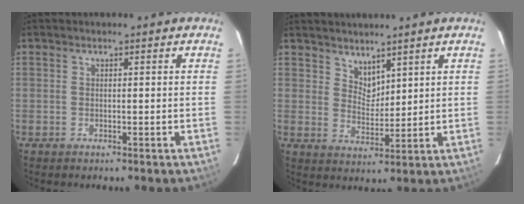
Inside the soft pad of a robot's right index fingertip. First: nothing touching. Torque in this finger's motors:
{"motor_torque": [-0.14, 0.03, -0.06, 0.00]}